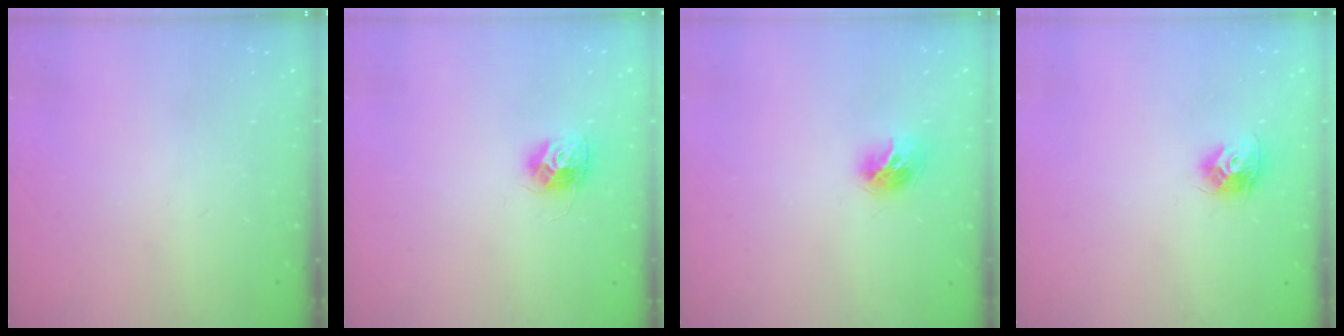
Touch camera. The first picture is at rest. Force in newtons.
{"total": 10.3, "press": 10.3, "slide": 0.6}
{"total": 9.5, "press": 9.5, "slide": 0.4}
{"total": 8.9, "press": 8.9, "slide": 0.1}